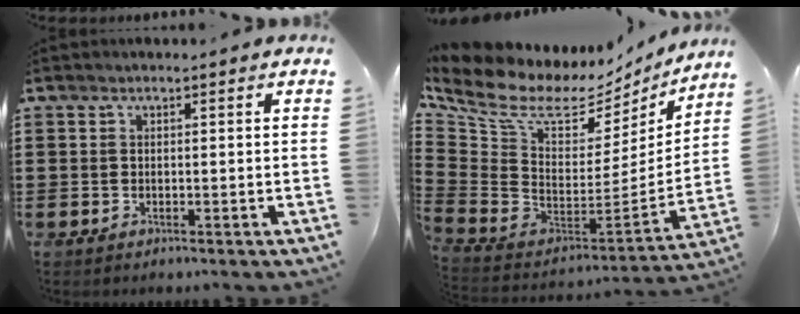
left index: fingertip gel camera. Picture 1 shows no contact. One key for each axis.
{"total": 9.4, "fx": 6.6, "fy": 4.3, "fz": 5.1, "tx": -0.150, "ty": -0.062, "tz": 0.107}